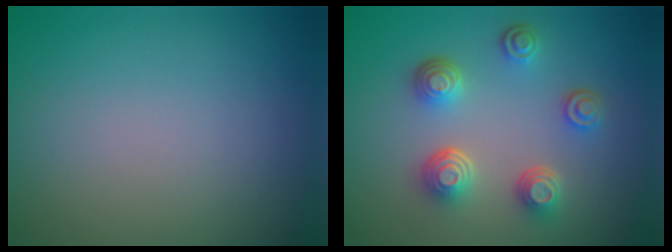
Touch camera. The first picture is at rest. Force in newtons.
{"total": 4.5, "press": 3.5, "slide": 2.8}